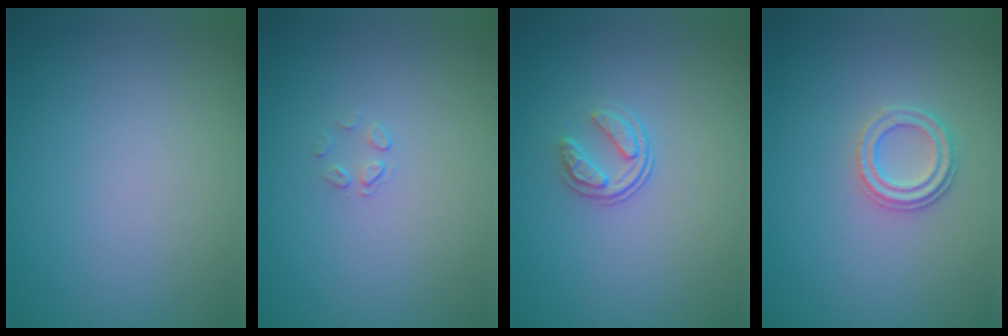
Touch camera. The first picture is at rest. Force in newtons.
{"total": 0.7, "press": 0.4, "slide": 0.6}
{"total": 1.9, "press": 1.3, "slide": 1.4}
{"total": 2.3, "press": 2.2, "slide": 0.8}